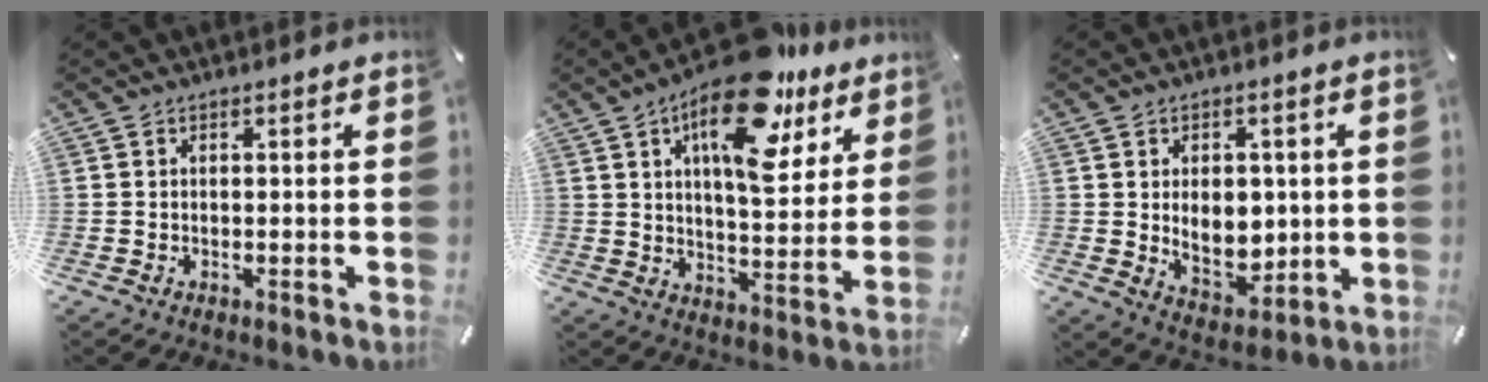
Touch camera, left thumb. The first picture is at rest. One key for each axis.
{"total": 19.3, "fx": 11.5, "fy": 8.2, "fz": 13.1, "tx": -0.199, "ty": -0.063, "tz": 0.189}
{"total": 9.0, "fx": 0.6, "fy": 6.5, "fz": 6.1, "tx": -0.083, "ty": -0.008, "tz": 0.009}